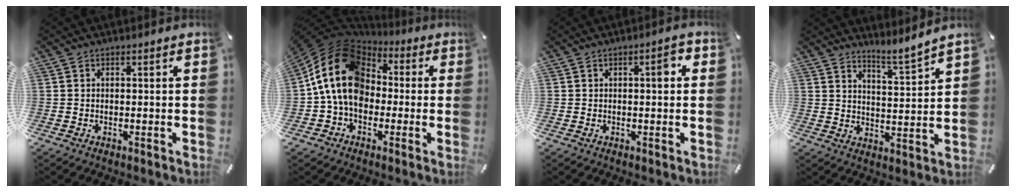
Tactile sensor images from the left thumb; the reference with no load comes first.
{"total": 17.5, "force": [0.0, 14.0, 10.4], "torque": [-0.214, 0.012, 0.000]}
{"total": 3.5, "force": [0.9, 1.3, 3.2], "torque": [-0.040, 0.000, 0.006]}
{"total": 6.1, "force": [5.9, 0.5, 1.7], "torque": [-0.030, -0.050, 0.101]}